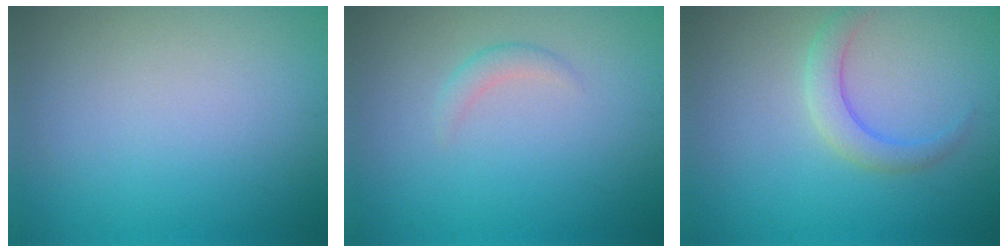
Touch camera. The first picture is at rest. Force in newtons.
{"total": 1.1, "press": 1.1, "slide": 0.1}
{"total": 2.4, "press": 2.4, "slide": 0.1}